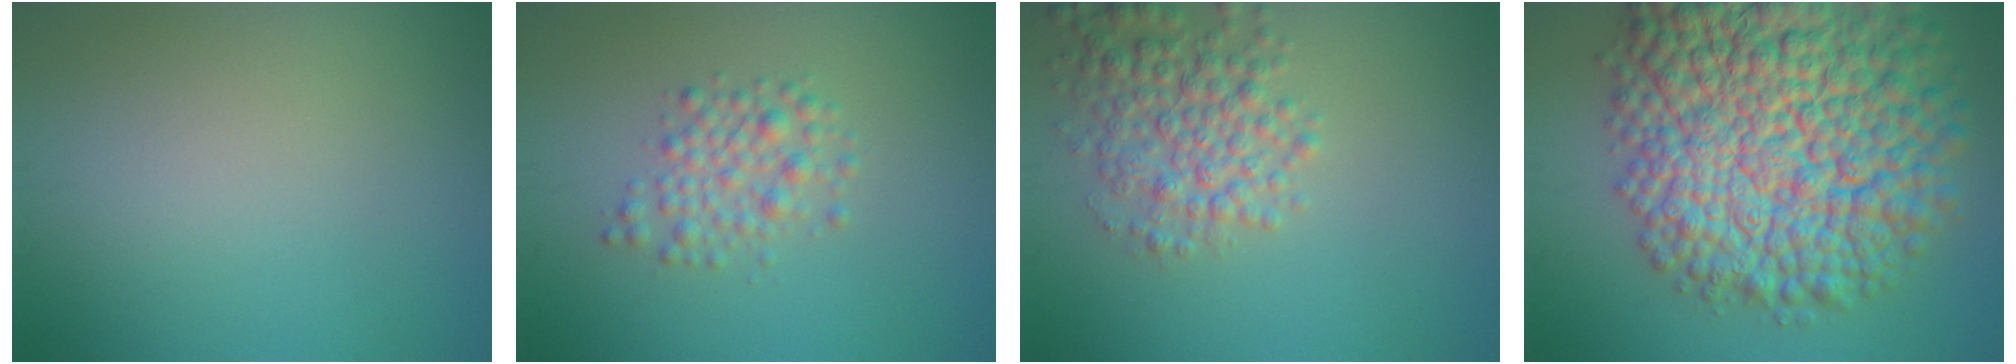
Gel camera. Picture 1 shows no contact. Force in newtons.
{"total": 2.6, "press": 2.6, "slide": 0.0}
{"total": 4.5, "press": 4.5, "slide": 0.1}
{"total": 16.9, "press": 16.9, "slide": 0.7}